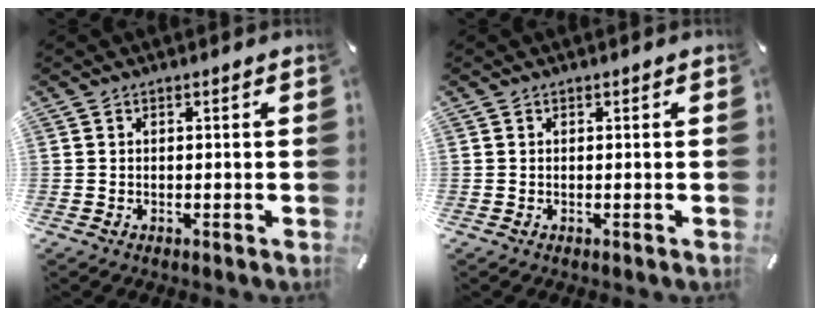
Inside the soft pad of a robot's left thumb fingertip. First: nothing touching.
{"total": 0.0}